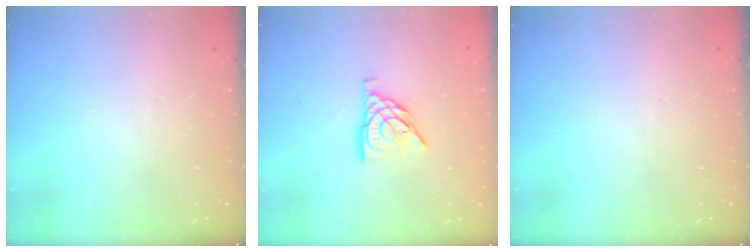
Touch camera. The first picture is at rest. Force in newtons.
{"total": 9.5, "press": 9.4, "slide": 1.0}
{"total": 0.0}